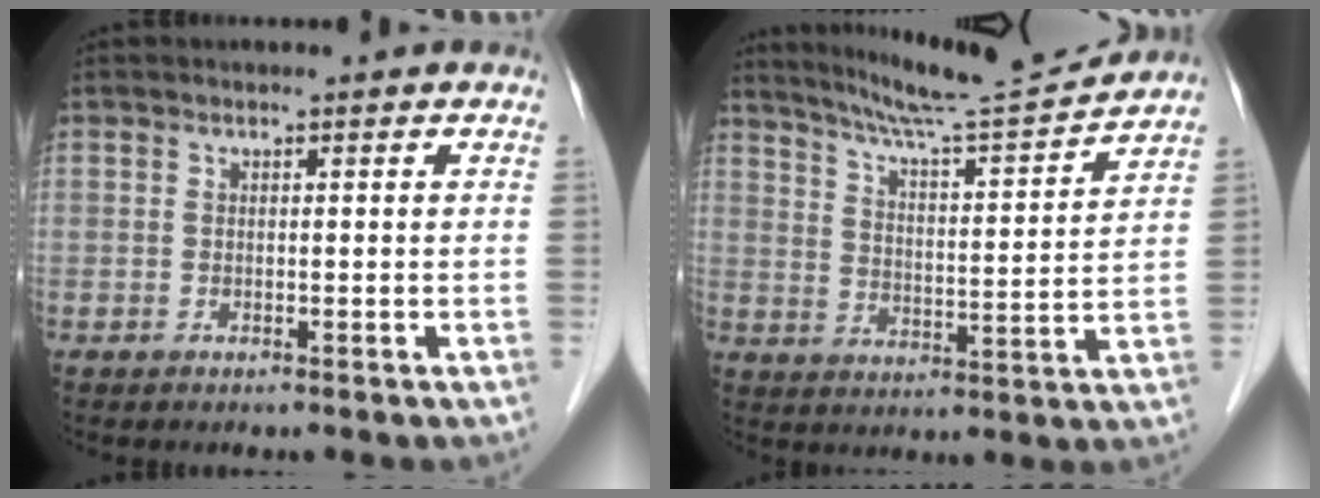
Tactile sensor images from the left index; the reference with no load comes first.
{"total": 11.8, "force": [11.1, -1.5, 3.7], "torque": [-0.067, -0.022, 0.166]}